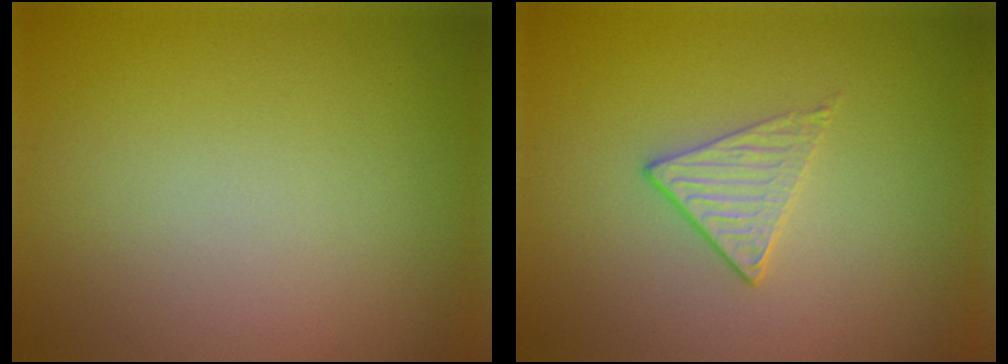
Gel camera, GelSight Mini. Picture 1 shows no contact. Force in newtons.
{"total": 1.7, "press": 1.4, "slide": 1.0}